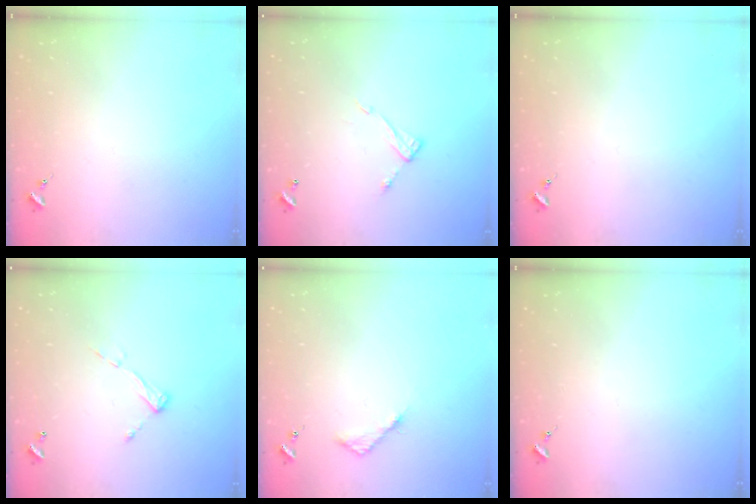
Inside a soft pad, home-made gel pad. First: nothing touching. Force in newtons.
{"total": 7.5, "press": 7.5, "slide": 0.2}
{"total": 0.0}
{"total": 6.9, "press": 6.9, "slide": 0.4}
{"total": 4.6, "press": 4.6, "slide": 0.5}
{"total": 0.0}